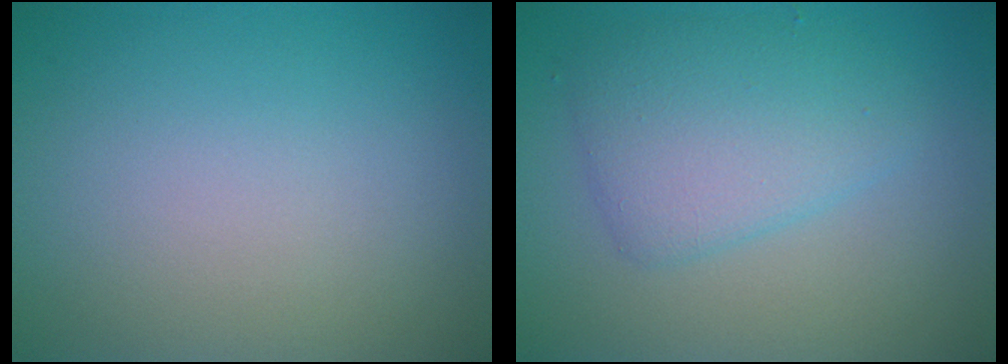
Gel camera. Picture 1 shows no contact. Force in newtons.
{"total": 4.2, "press": 4.2, "slide": 0.0}